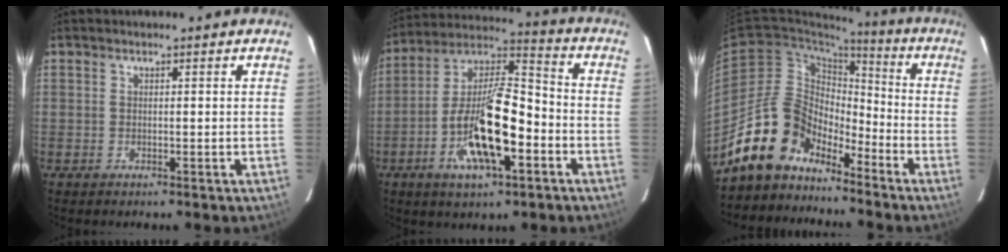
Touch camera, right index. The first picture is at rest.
{"total": 17.8, "force": [-6.3, 6.1, 15.5], "torque": [-0.299, 0.001, -0.119]}
{"total": 13.5, "force": [-10.9, 7.0, 3.6], "torque": [-0.075, 0.033, -0.203]}